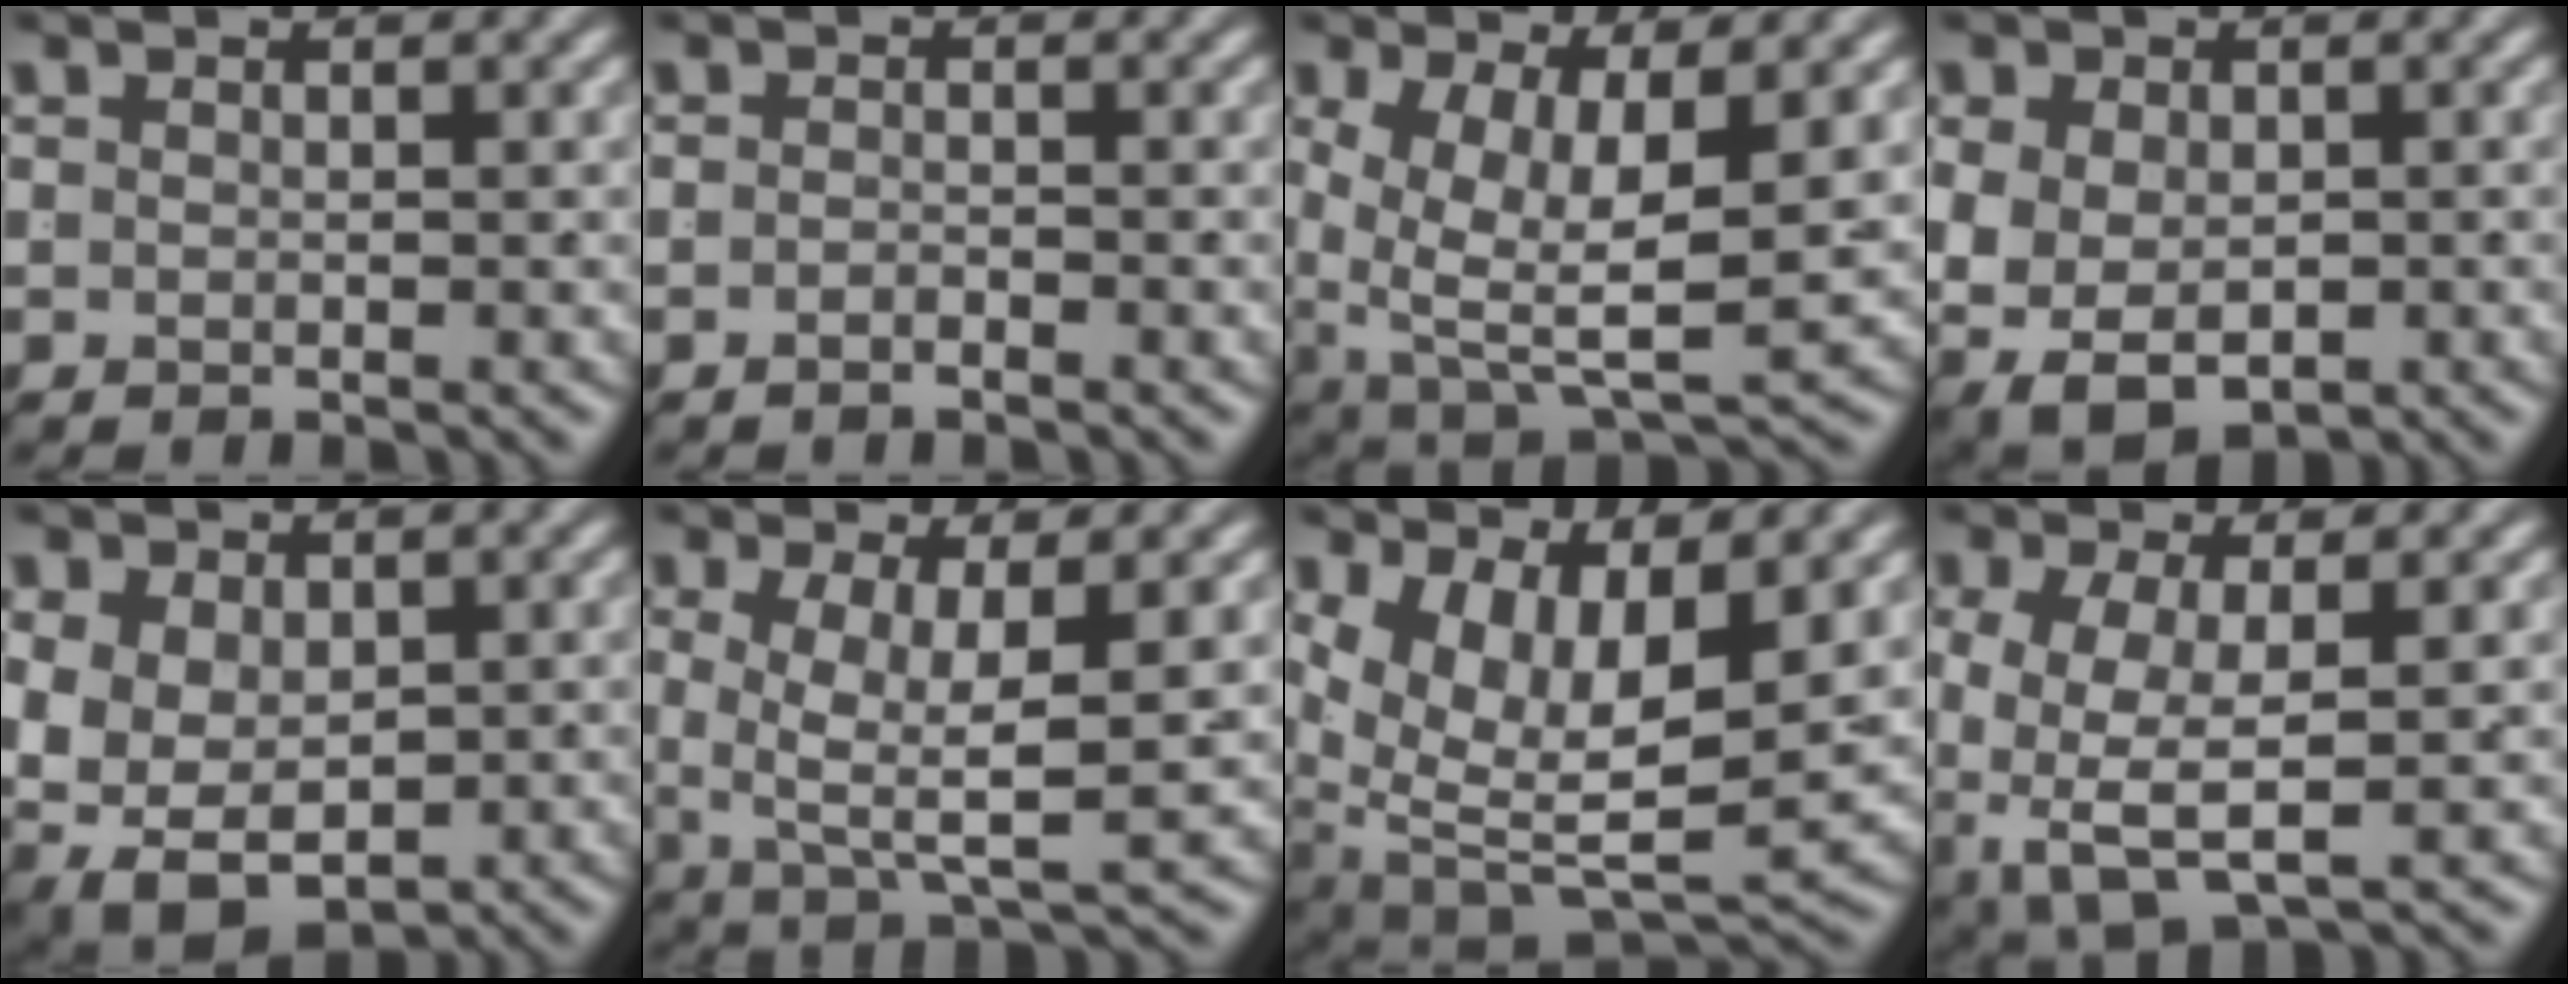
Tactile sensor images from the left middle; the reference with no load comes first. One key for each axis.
{"total": 1.2, "fx": -1.0, "fy": -0.6, "fz": 0.1, "tx": 0.001, "ty": -0.002, "tz": -0.018}
{"total": 8.8, "fx": -1.0, "fy": 4.9, "fz": 7.2, "tx": -0.133, "ty": -0.060, "tz": 0.015}
{"total": 10.7, "fx": -4.2, "fy": 8.2, "fz": 5.4, "tx": -0.148, "ty": -0.062, "tz": -0.043}
{"total": 12.0, "fx": -4.6, "fy": 9.4, "fz": 6.0, "tx": -0.180, "ty": -0.073, "tz": -0.049}
{"total": 5.5, "fx": 0.2, "fy": 1.9, "fz": 5.2, "tx": -0.093, "ty": -0.026, "tz": 0.019}
{"total": 10.9, "fx": -1.1, "fy": 7.6, "fz": 7.7, "tx": -0.157, "ty": -0.058, "tz": 0.004}
{"total": 6.4, "fx": -2.1, "fy": 3.5, "fz": 4.9, "tx": -0.109, "ty": -0.047, "tz": -0.011}